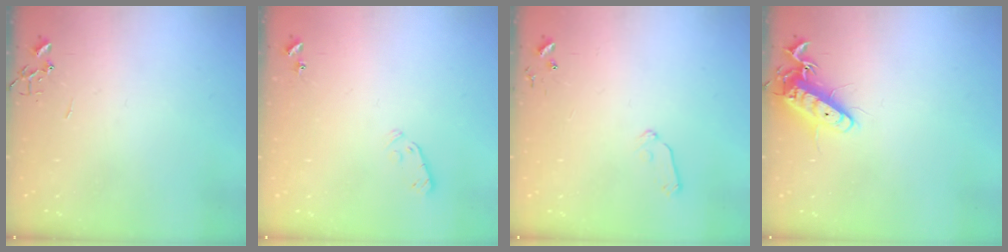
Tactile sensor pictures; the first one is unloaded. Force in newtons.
{"total": 3.8, "press": 3.7, "slide": 0.7}
{"total": 6.5, "press": 6.4, "slide": 1.0}
{"total": 12.7, "press": 12.6, "slide": 1.5}